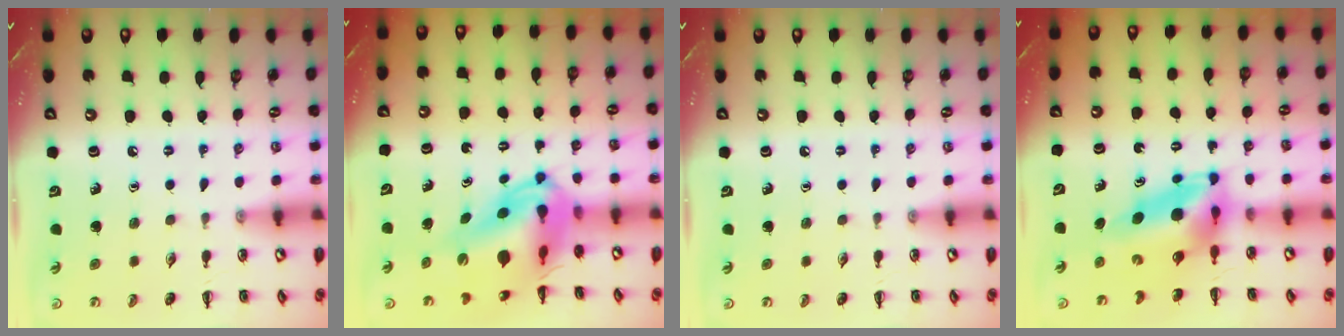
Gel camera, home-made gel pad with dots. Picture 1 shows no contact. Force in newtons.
{"total": 11.3, "press": 10.7, "slide": 3.4}
{"total": 0.0}
{"total": 7.9, "press": 7.6, "slide": 2.3}